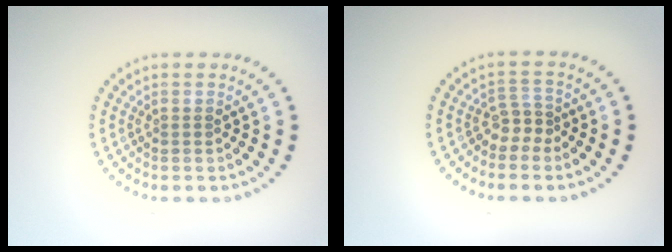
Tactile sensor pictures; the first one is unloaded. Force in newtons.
{"total": 1.9, "press": 1.3, "slide": 1.4}